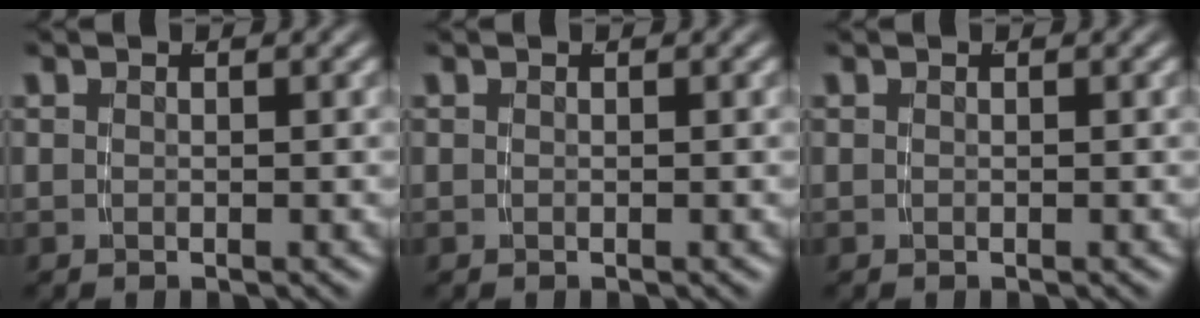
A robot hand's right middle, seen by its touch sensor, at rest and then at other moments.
{"total": 0.0}
{"total": 0.0}